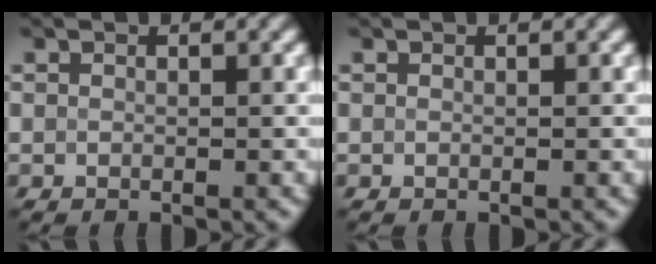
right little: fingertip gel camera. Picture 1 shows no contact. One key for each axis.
{"total": 0.0}